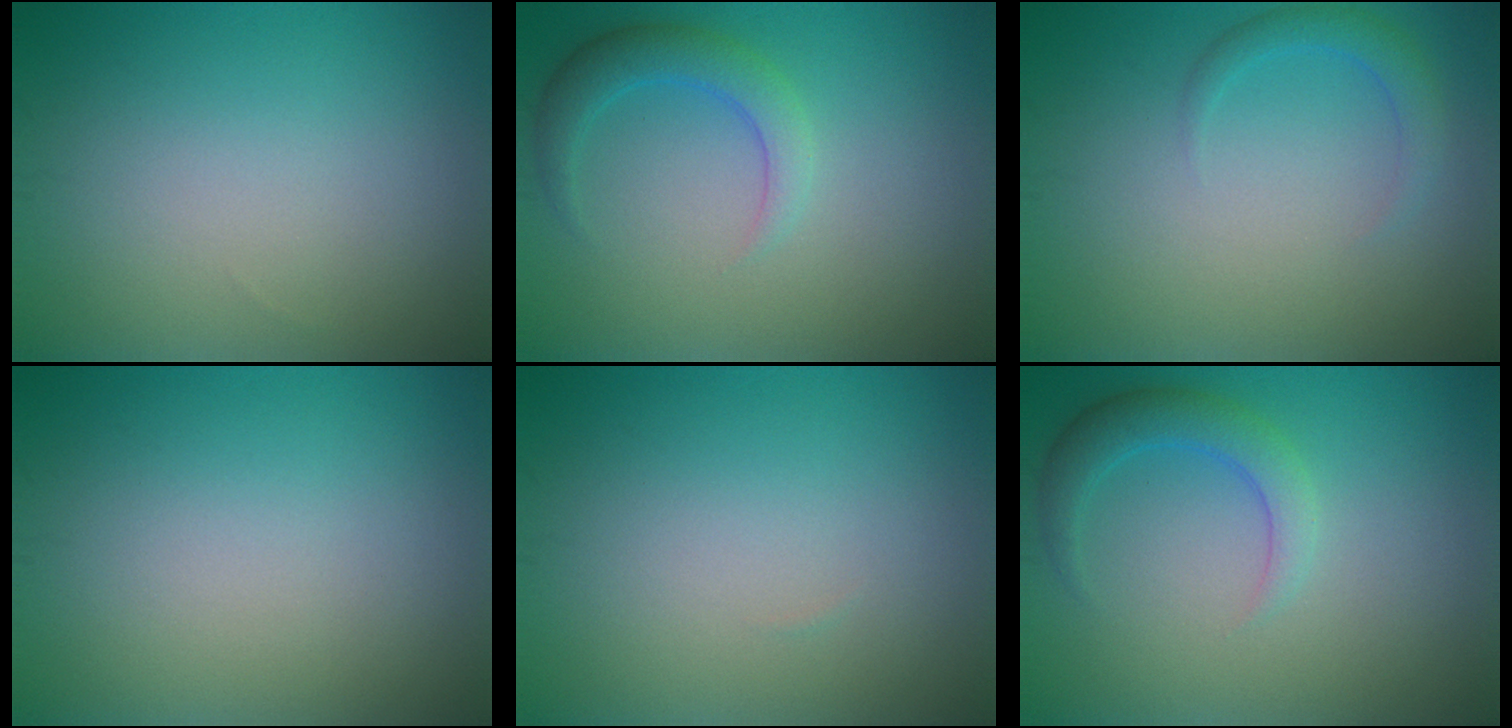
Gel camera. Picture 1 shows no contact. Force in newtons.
{"total": 2.9, "press": 2.9, "slide": 0.1}
{"total": 1.8, "press": 1.8, "slide": 0.1}
{"total": 0.0}
{"total": 0.0}
{"total": 2.9, "press": 2.9, "slide": 0.1}